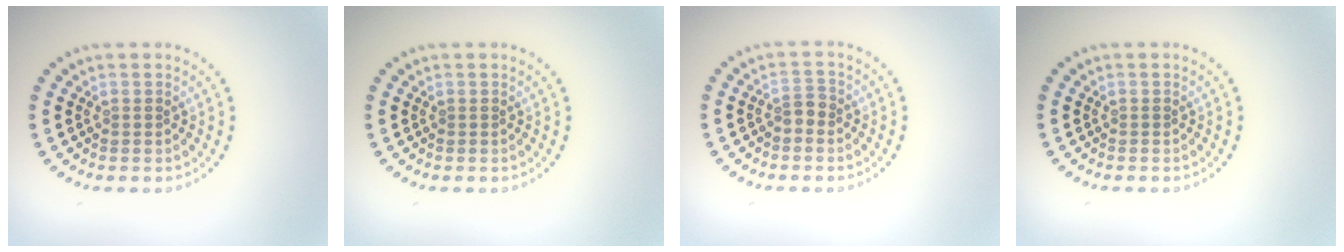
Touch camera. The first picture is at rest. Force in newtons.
{"total": 0.0}
{"total": 1.2, "press": 1.1, "slide": 0.5}
{"total": 0.0}